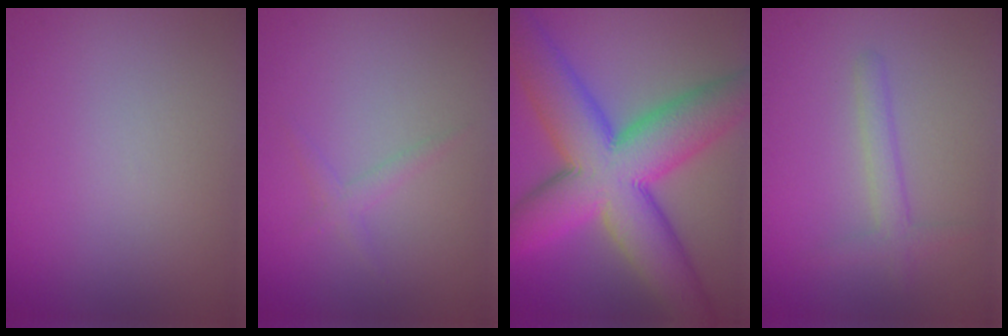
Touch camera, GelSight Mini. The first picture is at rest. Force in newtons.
{"total": 1.1, "press": 1.1, "slide": 0.0}
{"total": 13.9, "press": 13.9, "slide": 0.3}
{"total": 2.0, "press": 2.0, "slide": 0.1}